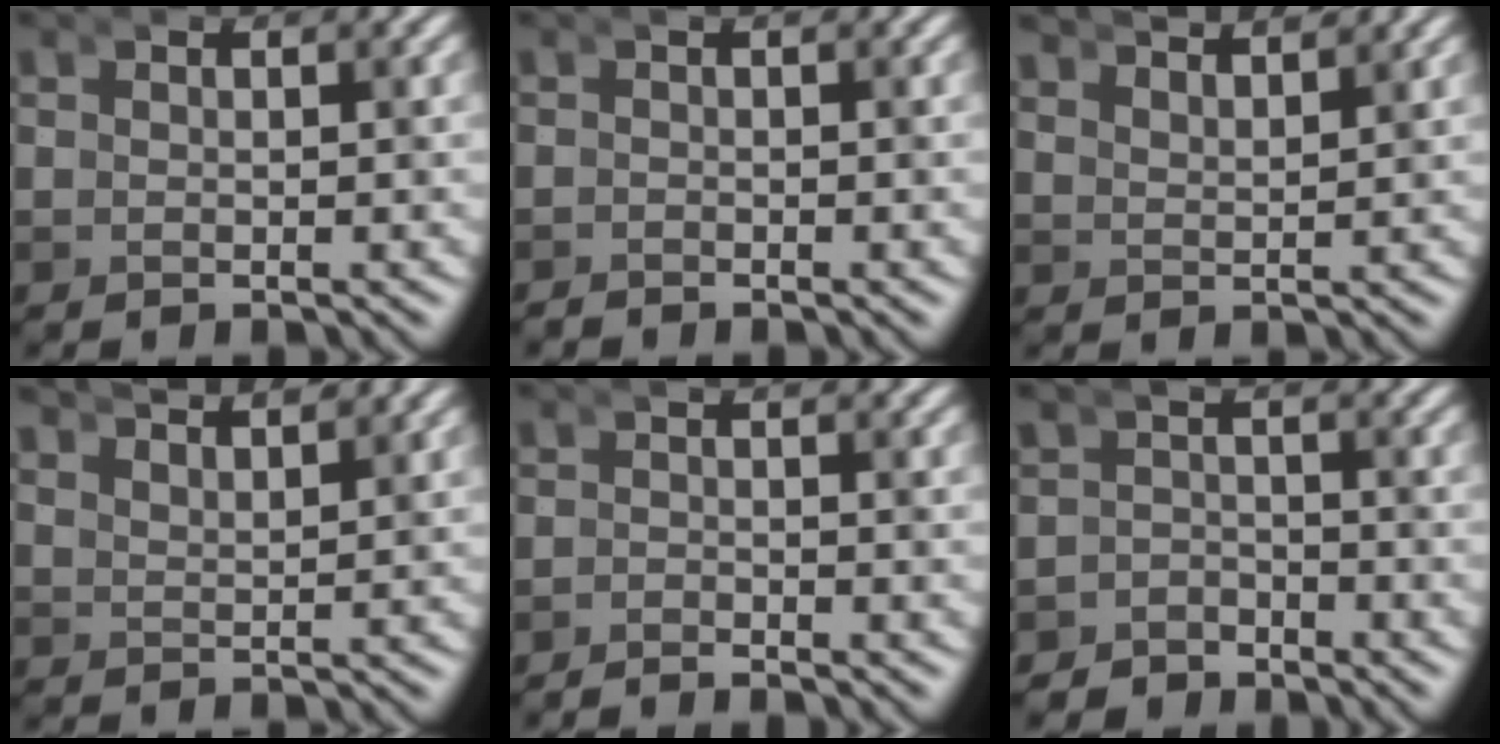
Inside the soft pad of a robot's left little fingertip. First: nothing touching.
{"total": 0.9, "force": [-0.7, -0.3, -0.6], "torque": [0.008, -0.008, -0.012]}
{"total": 3.0, "force": [2.8, 0.4, 0.7], "torque": [-0.017, 0.001, 0.048]}
{"total": 3.1, "force": [2.9, 0.6, 1.0], "torque": [-0.022, 0.003, 0.046]}
{"total": 1.8, "force": [-1.4, -0.7, -0.9], "torque": [0.015, -0.004, -0.029]}
{"total": 3.4, "force": [-3.1, 0.5, -1.3], "torque": [0.018, -0.009, -0.059]}